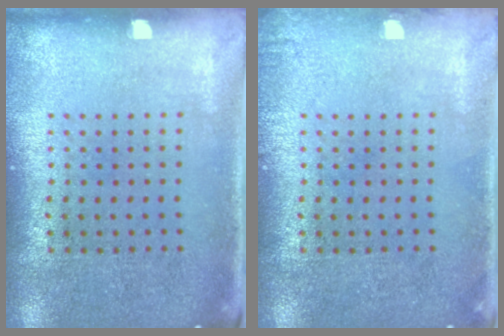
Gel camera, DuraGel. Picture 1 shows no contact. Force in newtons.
{"total": 0.7, "press": 0.7, "slide": 0.1}